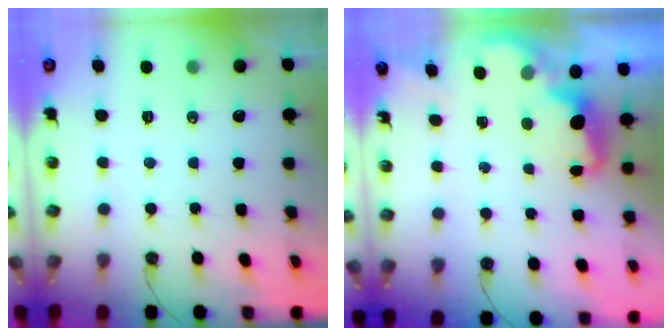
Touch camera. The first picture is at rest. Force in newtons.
{"total": 2.2, "press": 2.1, "slide": 0.6}